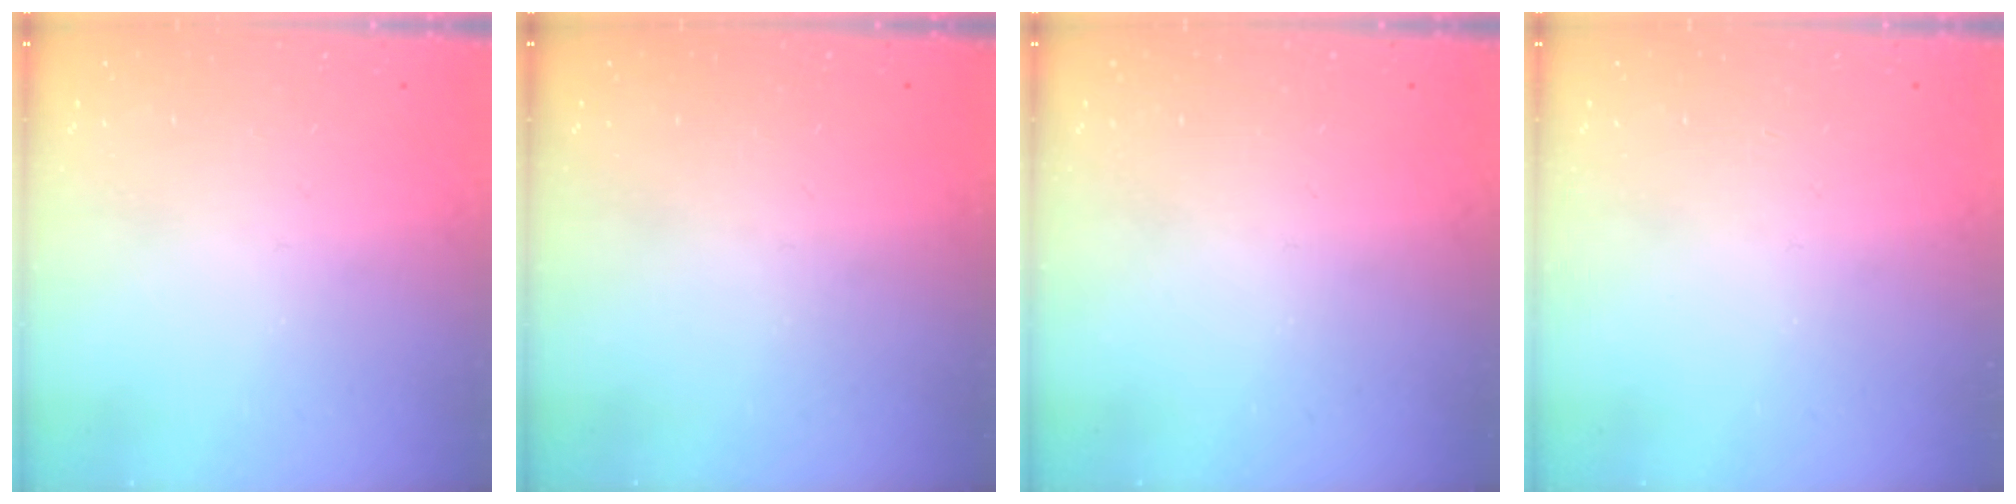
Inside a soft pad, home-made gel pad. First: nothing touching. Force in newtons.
{"total": 0.0}
{"total": 0.0}
{"total": 0.0}